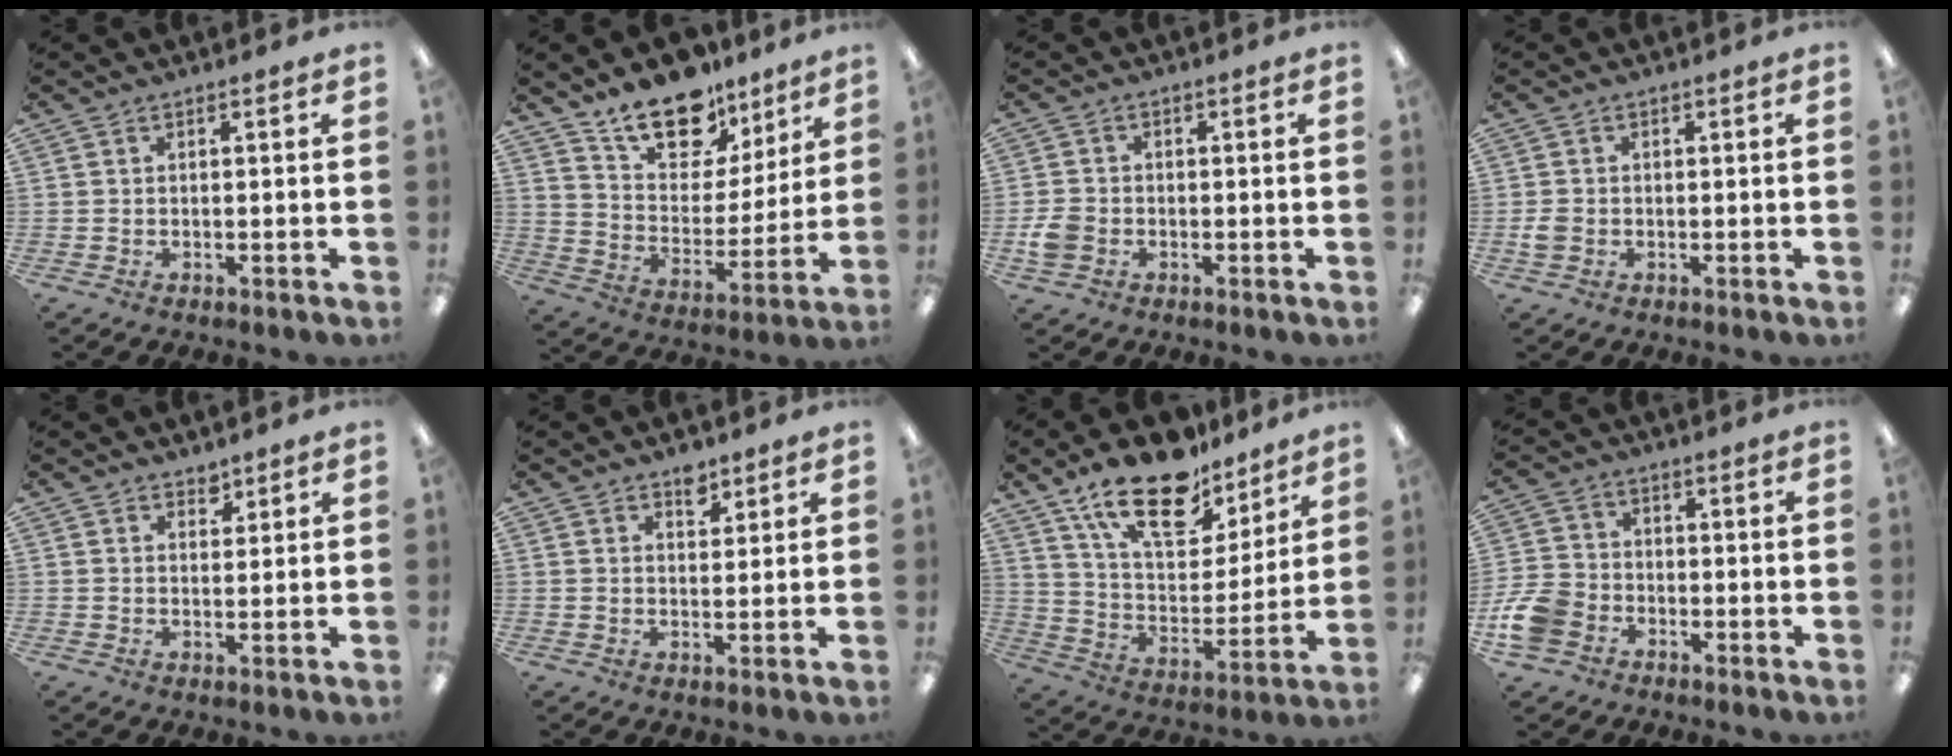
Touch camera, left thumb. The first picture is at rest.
{"total": 16.6, "force": [12.8, 8.5, 6.5], "torque": [-0.112, -0.083, 0.233]}
{"total": 4.3, "force": [-1.4, 3.4, 2.2], "torque": [-0.040, 0.009, -0.024]}
{"total": 2.5, "force": [-0.5, 2.0, 1.3], "torque": [-0.023, 0.005, -0.009]}
{"total": 2.4, "force": [2.1, 1.1, 0.3], "torque": [0.009, -0.013, 0.036]}
{"total": 4.3, "force": [3.2, 2.2, 1.7], "torque": [-0.006, -0.019, 0.053]}
{"total": 20.1, "force": [14.3, 9.4, 10.6], "torque": [-0.182, -0.079, 0.251]}
{"total": 9.1, "force": [-3.8, 6.8, 4.5], "torque": [-0.105, 0.027, -0.069]}